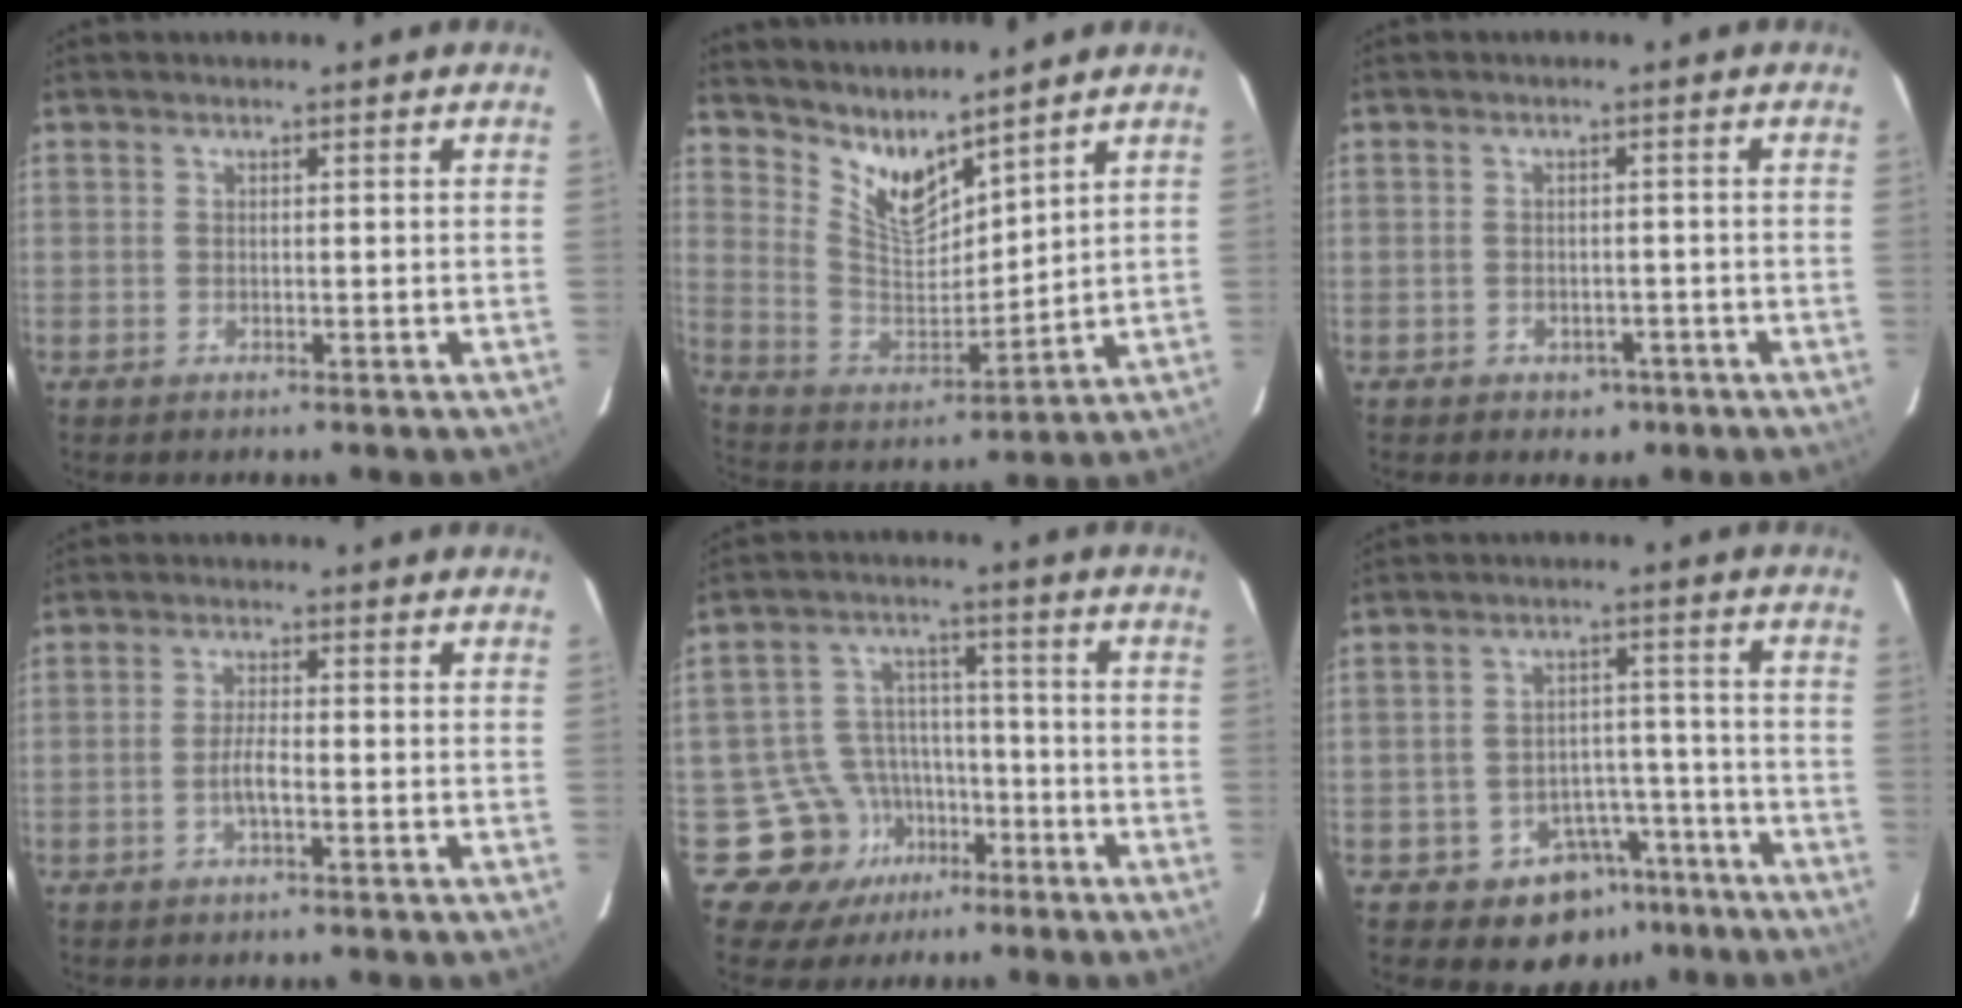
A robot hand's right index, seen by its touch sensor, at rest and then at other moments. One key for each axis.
{"total": 10.1, "fx": 8.6, "fy": 2.3, "fz": 4.8, "tx": -0.098, "ty": -0.019, "tz": 0.173}
{"total": 3.7, "fx": -2.0, "fy": 3.0, "fz": 0.9, "tx": -0.022, "ty": 0.011, "tz": -0.016}
{"total": 2.9, "fx": -1.2, "fy": 0.5, "fz": 2.5, "tx": -0.051, "ty": 0.001, "tz": -0.023}
{"total": 10.2, "fx": -6.2, "fy": 8.0, "fz": 0.6, "tx": -0.025, "ty": 0.045, "tz": -0.092}
{"total": 10.4, "fx": -6.8, "fy": 7.4, "fz": 2.6, "tx": -0.041, "ty": 0.043, "tz": -0.072}